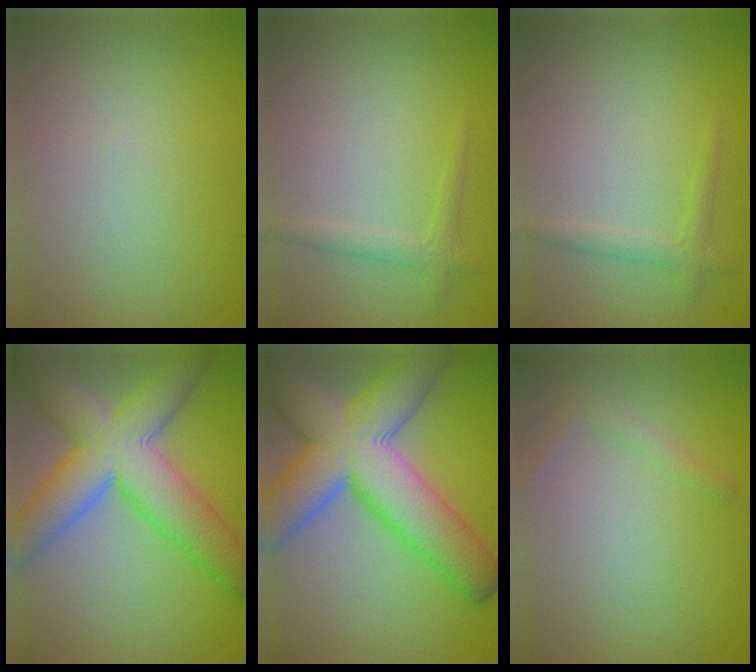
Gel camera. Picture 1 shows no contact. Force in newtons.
{"total": 1.3, "press": 1.3, "slide": 0.0}
{"total": 1.3, "press": 1.3, "slide": 0.0}
{"total": 9.7, "press": 9.7, "slide": 0.3}
{"total": 12.0, "press": 12.0, "slide": 0.7}
{"total": 1.1, "press": 1.1, "slide": 0.1}